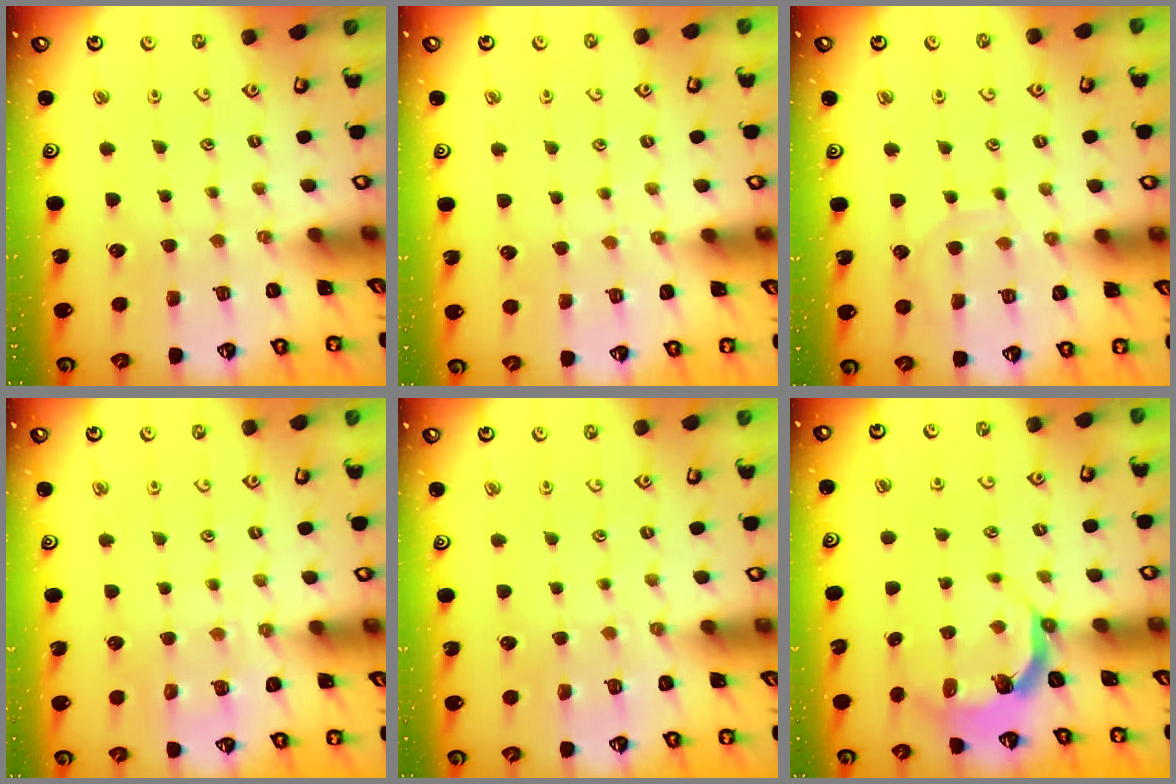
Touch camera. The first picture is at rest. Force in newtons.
{"total": 6.2, "press": 6.1, "slide": 0.8}
{"total": 7.8, "press": 7.7, "slide": 0.6}
{"total": 7.1, "press": 7.1, "slide": 0.8}
{"total": 3.2, "press": 3.1, "slide": 0.7}
{"total": 4.3, "press": 2.9, "slide": 3.2}